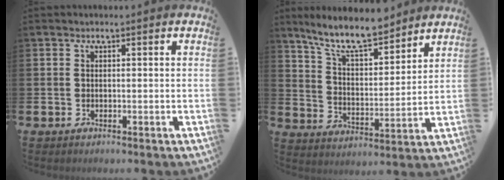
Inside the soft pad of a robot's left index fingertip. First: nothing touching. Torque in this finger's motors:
{"motor_torque": [0.30, -0.52, 0.91, 0.21]}